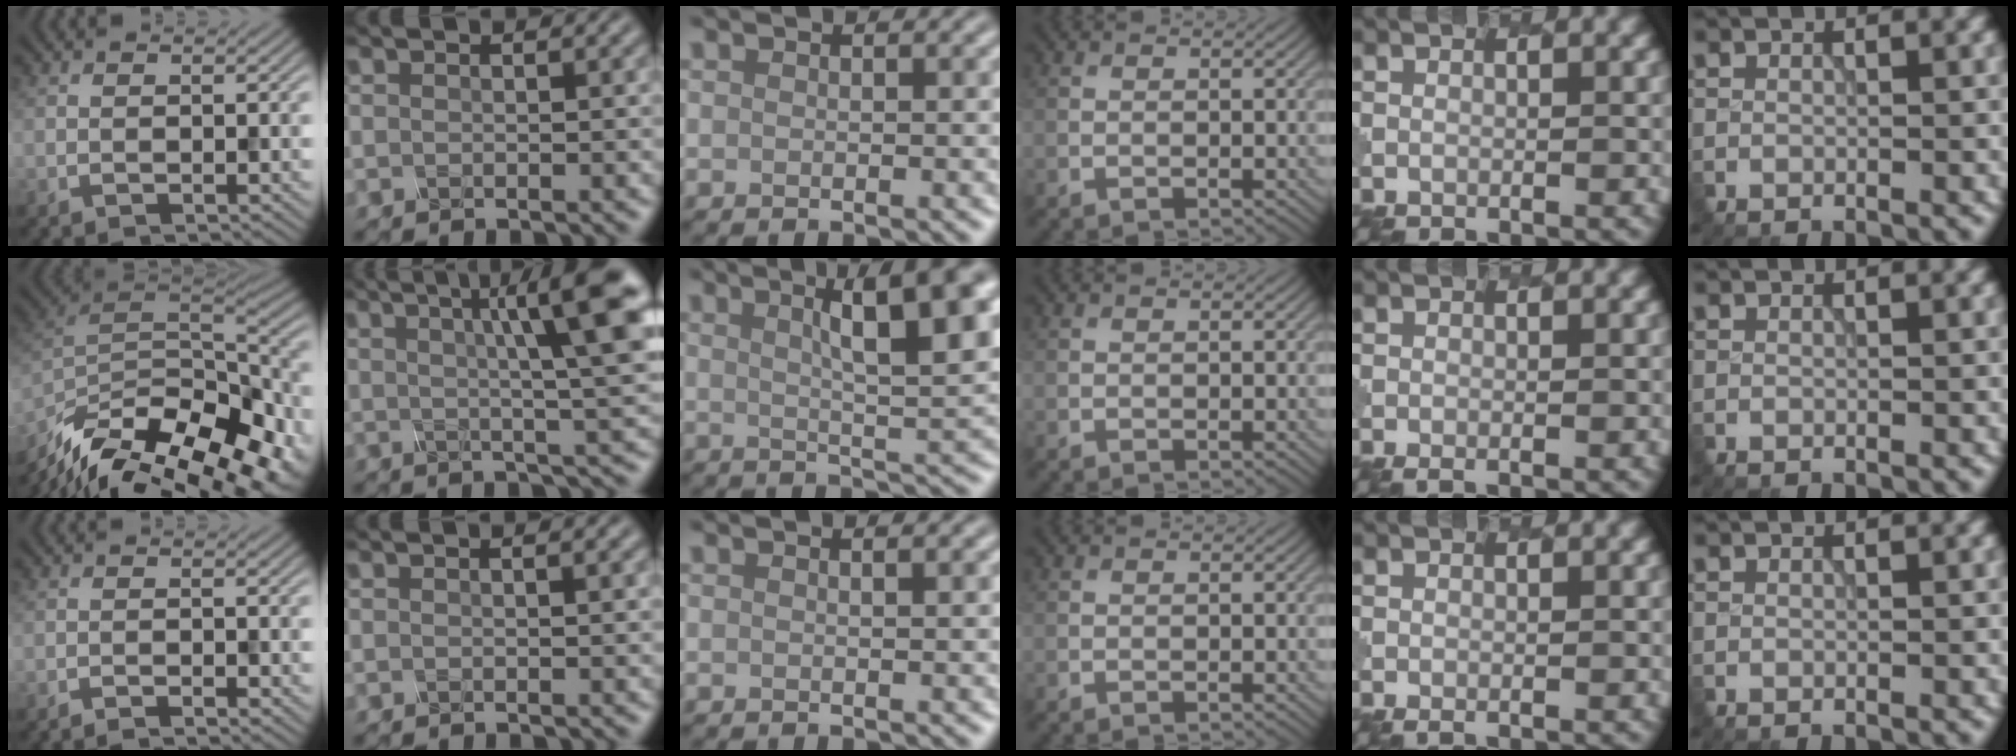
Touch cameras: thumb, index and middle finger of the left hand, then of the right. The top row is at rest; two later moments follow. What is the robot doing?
{"motion": "twist", "object": "rubiks cube"}